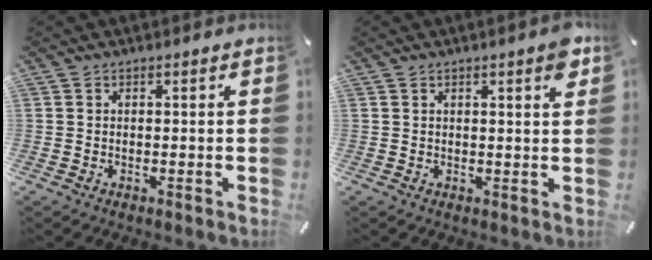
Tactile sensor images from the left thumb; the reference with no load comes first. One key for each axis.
{"total": 3.5, "fx": 1.7, "fy": 0.6, "fz": 3.0, "tx": -0.044, "ty": -0.005, "tz": 0.025}